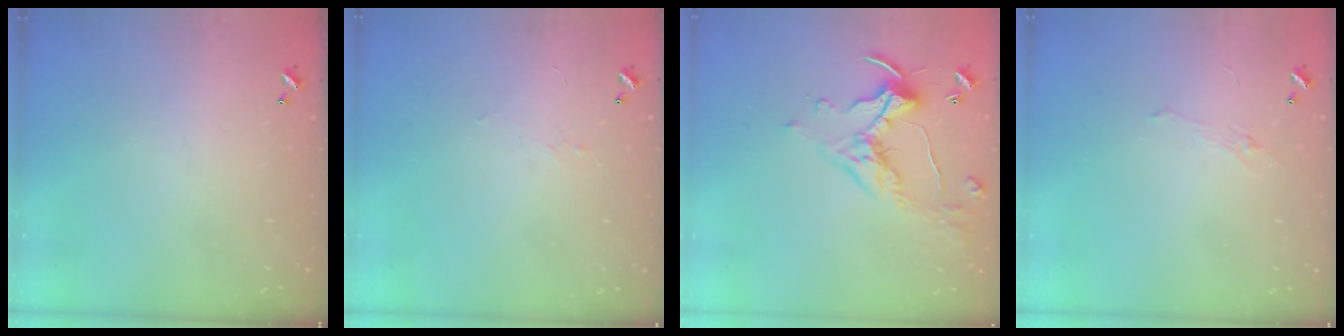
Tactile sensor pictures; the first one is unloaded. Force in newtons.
{"total": 2.2, "press": 2.0, "slide": 0.8}
{"total": 1.5, "press": 1.5, "slide": 0.2}
{"total": 0.9, "press": 0.5, "slide": 0.7}